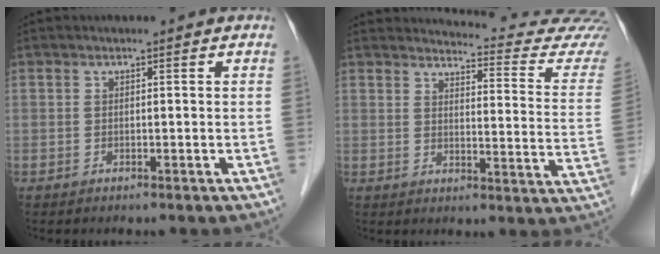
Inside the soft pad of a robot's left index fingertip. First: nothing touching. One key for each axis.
{"total": 18.1, "fx": 17.9, "fy": -0.1, "fz": 2.9, "tx": -0.021, "ty": -0.140, "tz": 0.176}